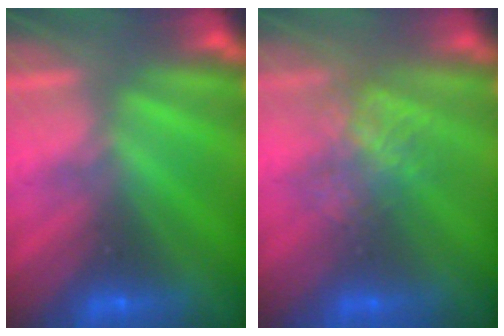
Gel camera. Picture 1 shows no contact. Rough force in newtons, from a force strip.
{"total": 3.8}